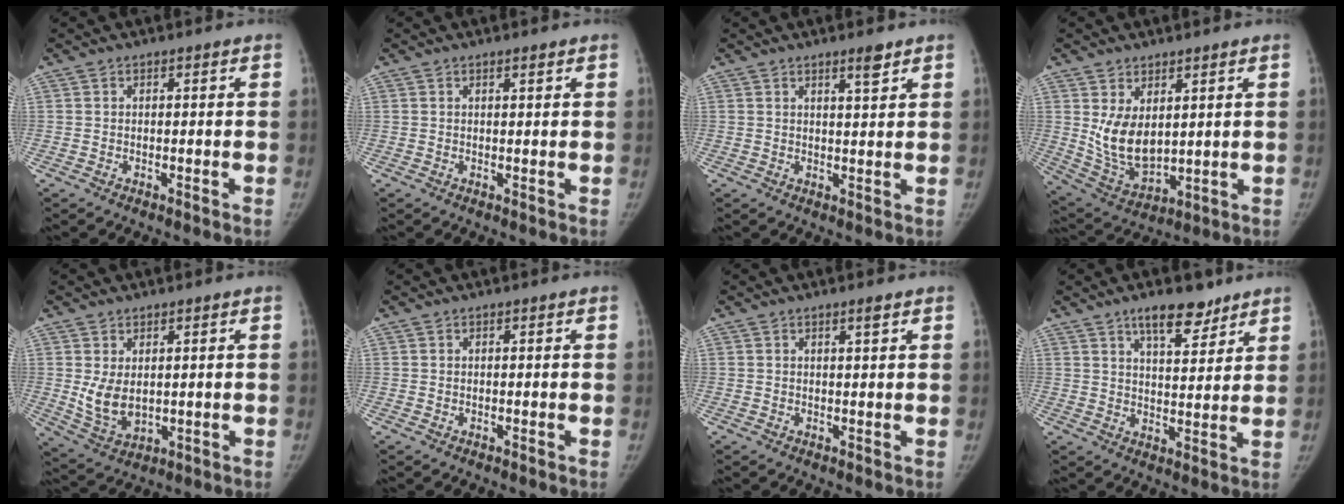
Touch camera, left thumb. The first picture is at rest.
{"total": 1.1, "force": [0.8, 0.3, 0.7], "torque": [-0.011, -0.005, 0.014]}
{"total": 3.3, "force": [2.4, 0.6, 2.2], "torque": [-0.028, -0.018, 0.037]}
{"total": 10.2, "force": [2.8, 6.1, 7.6], "torque": [-0.122, -0.030, 0.076]}
{"total": 6.7, "force": [1.1, 4.4, 5.0], "torque": [-0.084, -0.020, 0.038]}
{"total": 0.0}
{"total": 1.6, "force": [1.1, 0.2, 1.2], "torque": [-0.017, -0.007, 0.019]}
{"total": 9.0, "force": [6.4, 3.5, 5.3], "torque": [-0.057, -0.041, 0.102]}